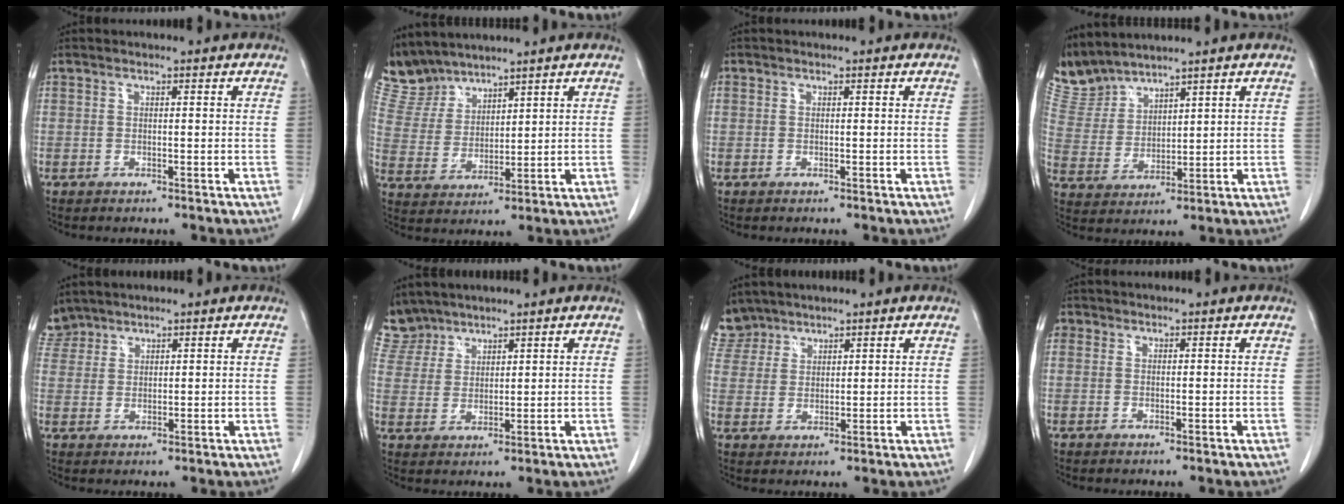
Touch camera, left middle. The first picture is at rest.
{"total": 6.6, "force": [6.4, 1.4, 0.0], "torque": [-0.018, 0.011, 0.148]}
{"total": 0.0}
{"total": 6.6, "force": [6.6, 0.4, 0.1], "torque": [-0.029, 0.014, 0.153]}
{"total": 3.7, "force": [3.3, 1.6, -0.4], "torque": [0.008, 0.008, 0.069]}
{"total": 7.2, "force": [6.5, 3.2, -0.1], "torque": [-0.003, 0.005, 0.138]}
{"total": 6.0, "force": [5.2, 3.1, -0.2], "torque": [0.004, 0.006, 0.108]}
{"total": 1.5, "force": [0.6, 1.3, 0.3], "torque": [0.001, 0.006, 0.007]}